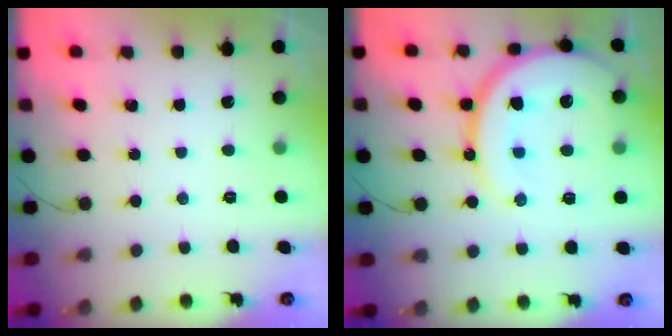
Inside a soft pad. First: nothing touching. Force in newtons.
{"total": 16.9, "press": 16.8, "slide": 1.8}